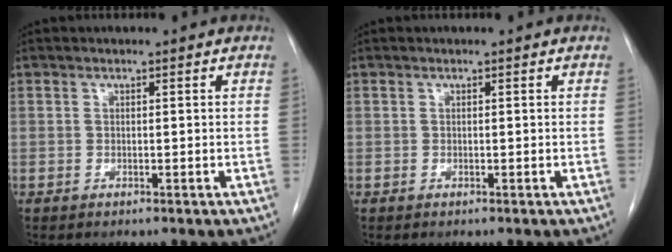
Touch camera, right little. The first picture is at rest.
{"total": 0.0}